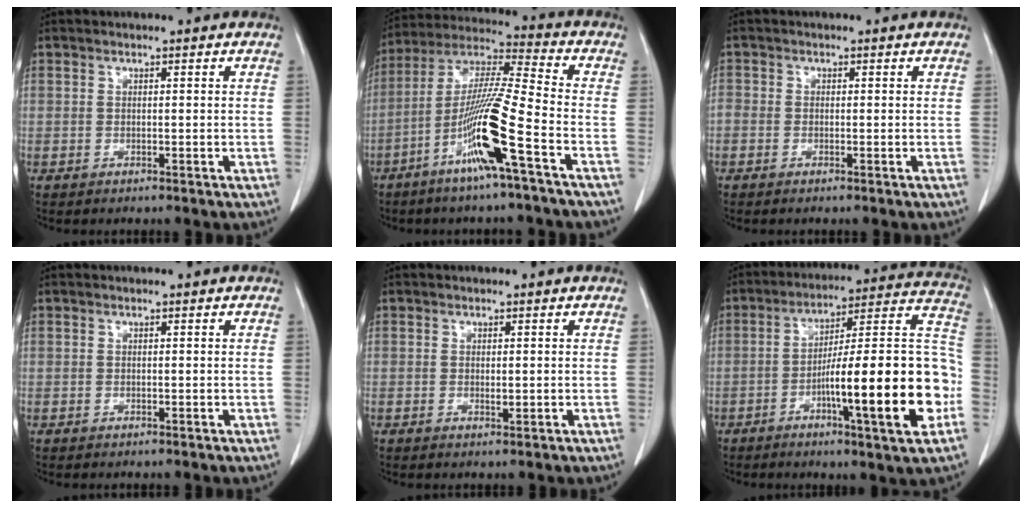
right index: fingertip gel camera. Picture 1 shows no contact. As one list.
[{"total": 14.0, "force": [-6.2, -0.8, 12.6], "torque": [-0.251, -0.008, -0.121]}, {"total": 1.4, "force": [-0.4, 1.1, 0.8], "torque": [-0.023, 0.005, -0.010]}, {"total": 0.0}, {"total": 0.8, "force": [0.1, 0.4, 0.7], "torque": [-0.013, -0.003, 0.004]}, {"total": 21.7, "force": [-6.2, 1.6, 20.8], "torque": [-0.263, 0.015, -0.092]}]